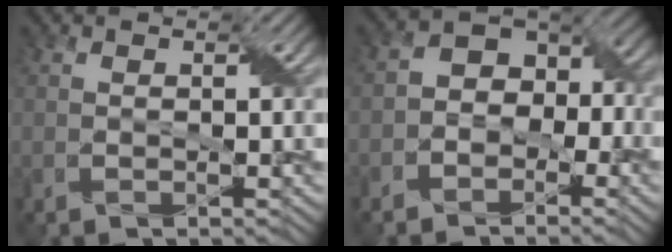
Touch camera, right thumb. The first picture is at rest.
{"total": 5.7, "force": [-2.2, 4.0, 3.4], "torque": [-0.031, 0.012, -0.052]}